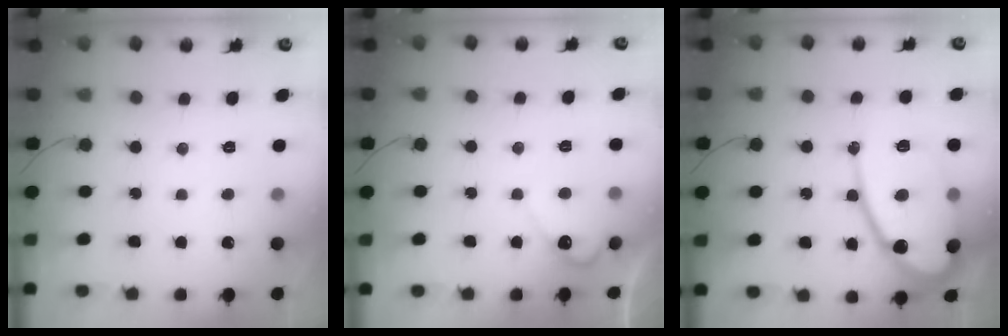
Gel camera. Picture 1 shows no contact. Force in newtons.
{"total": 5.4, "press": 5.4, "slide": 0.4}
{"total": 20.4, "press": 20.4, "slide": 1.7}